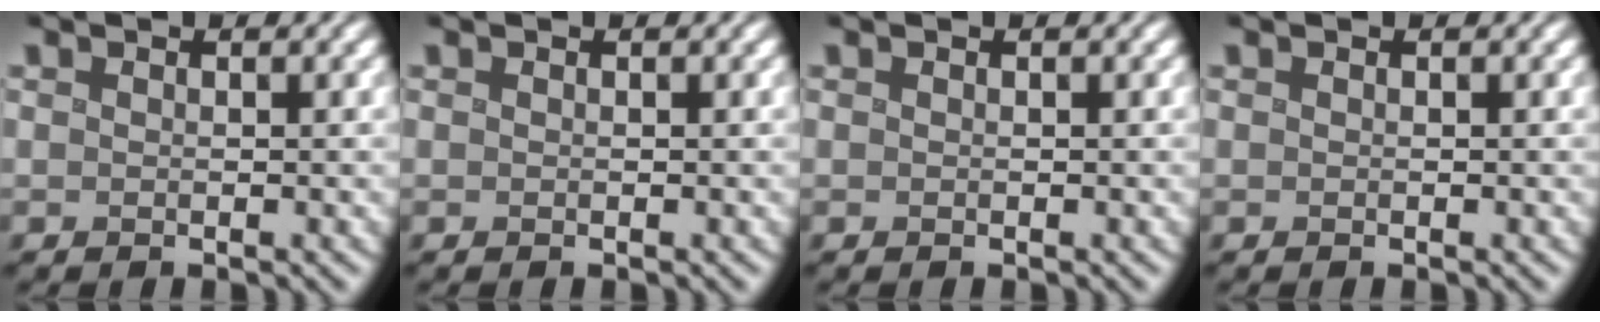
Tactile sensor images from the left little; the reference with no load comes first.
{"total": 0.0}
{"total": 0.0}
{"total": 0.0}